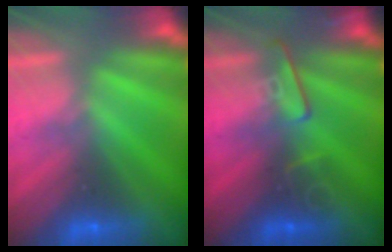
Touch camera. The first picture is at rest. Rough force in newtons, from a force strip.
{"total": 2.5}